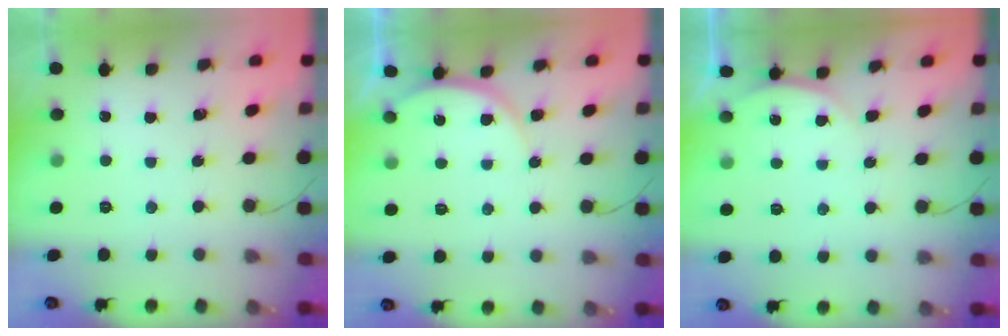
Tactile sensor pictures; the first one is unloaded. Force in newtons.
{"total": 6.1, "press": 6.1, "slide": 0.7}
{"total": 2.7, "press": 2.3, "slide": 1.4}